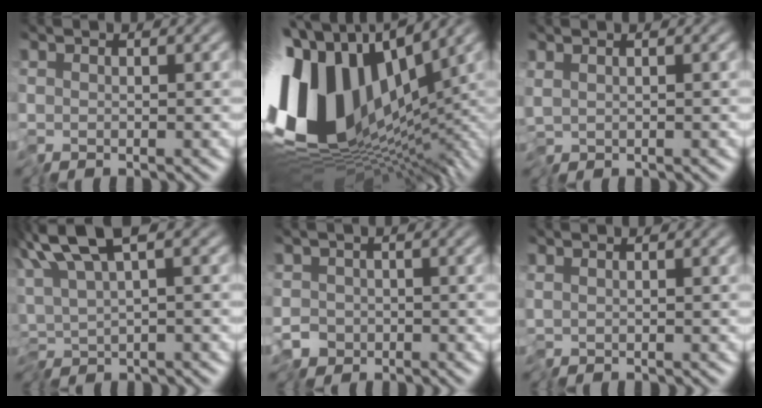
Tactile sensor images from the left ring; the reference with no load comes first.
{"total": 15.6, "force": [1.4, 9.9, 11.9], "torque": [-0.262, 0.019, 0.021]}
{"total": 1.0, "force": [0.1, 0.5, 0.9], "torque": [-0.021, -0.001, 0.002]}
{"total": 5.7, "force": [1.5, 1.9, 5.2], "torque": [-0.094, 0.010, 0.013]}
{"total": 2.7, "force": [-1.5, 2.1, 0.6], "torque": [-0.010, 0.000, -0.042]}
{"total": 0.0}